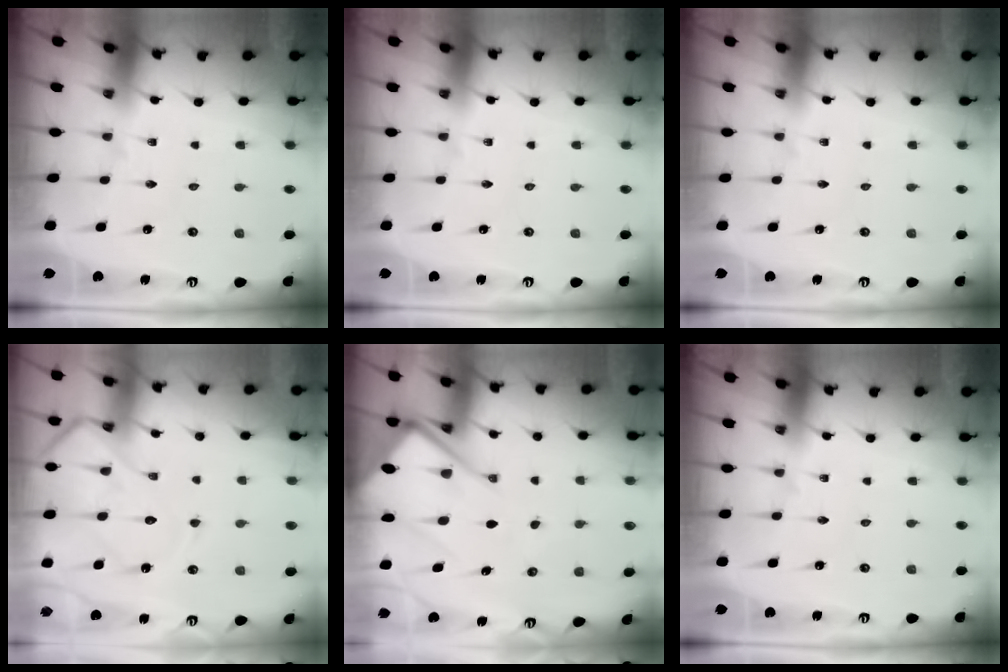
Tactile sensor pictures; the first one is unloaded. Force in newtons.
{"total": 0.0}
{"total": 0.0}
{"total": 12.3, "press": 12.3, "slide": 1.3}
{"total": 15.6, "press": 15.5, "slide": 1.7}
{"total": 0.0}